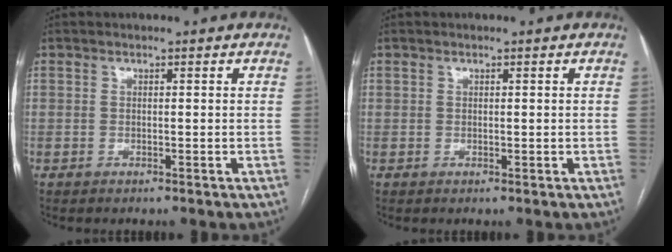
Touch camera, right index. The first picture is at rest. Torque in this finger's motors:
{"motor_torque": [-0.24, 0.08, -0.02, 0.00]}